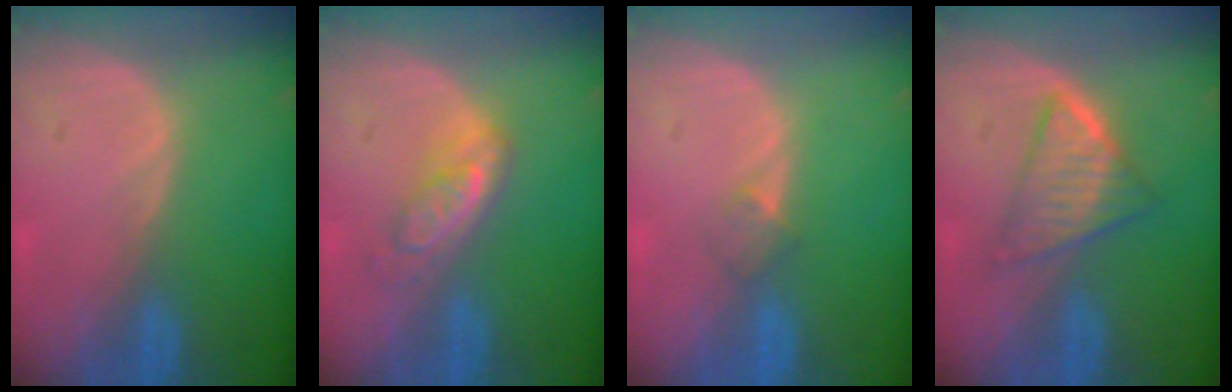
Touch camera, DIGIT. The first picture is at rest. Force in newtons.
{"total": 5.0, "press": 4.6, "slide": 2.0}
{"total": 2.0, "press": 1.6, "slide": 1.1}
{"total": 5.6, "press": 5.5, "slide": 1.4}